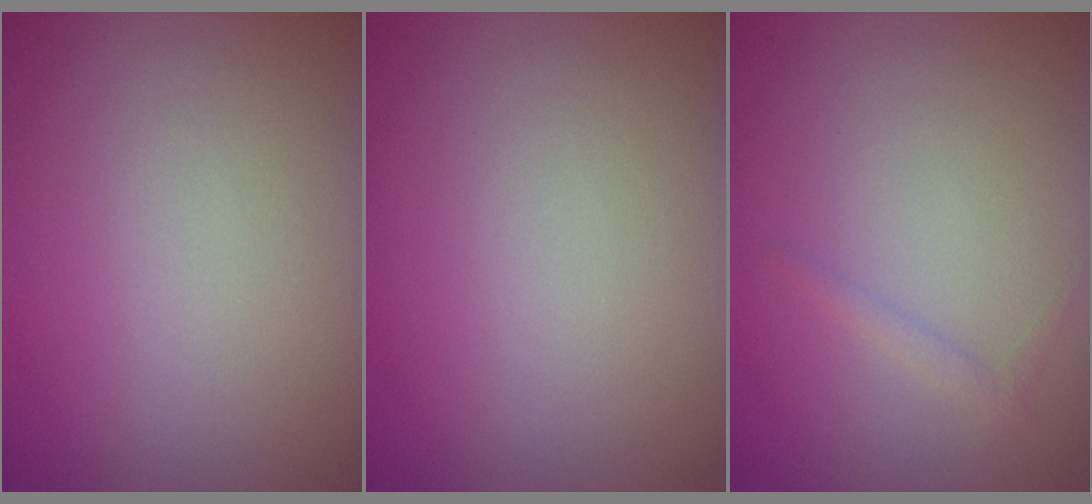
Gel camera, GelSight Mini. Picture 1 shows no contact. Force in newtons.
{"total": 0.0}
{"total": 0.8, "press": 0.8, "slide": 0.1}